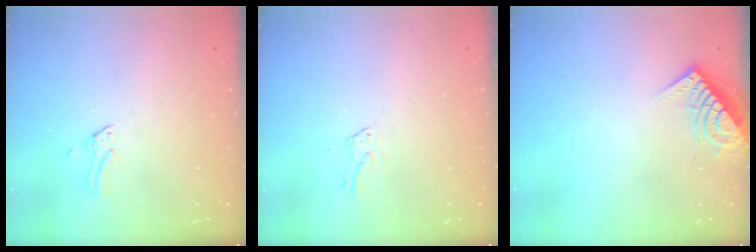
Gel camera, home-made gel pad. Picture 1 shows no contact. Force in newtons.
{"total": 1.9, "press": 1.9, "slide": 0.1}
{"total": 6.6, "press": 6.6, "slide": 0.6}